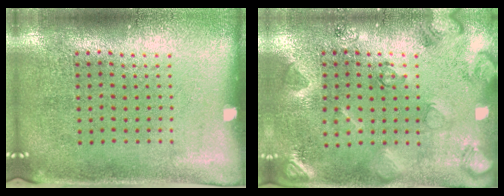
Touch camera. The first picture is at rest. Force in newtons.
{"total": 2.1, "press": 2.1, "slide": 0.5}